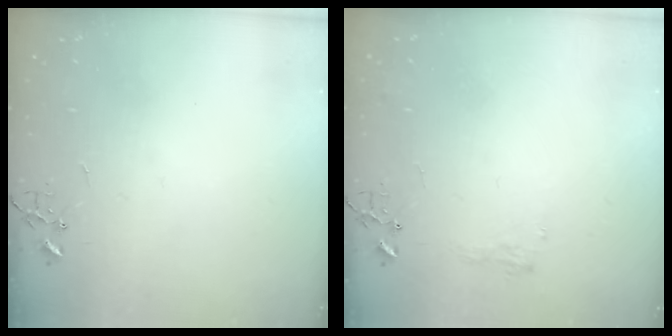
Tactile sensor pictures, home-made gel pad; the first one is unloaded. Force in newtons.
{"total": 7.6, "press": 7.6, "slide": 0.8}